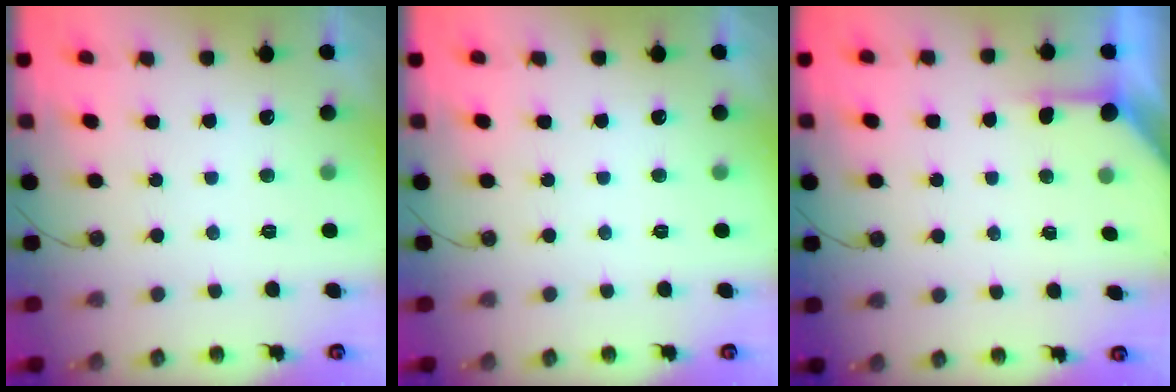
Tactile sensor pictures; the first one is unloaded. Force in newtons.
{"total": 0.0}
{"total": 3.6, "press": 3.5, "slide": 0.4}